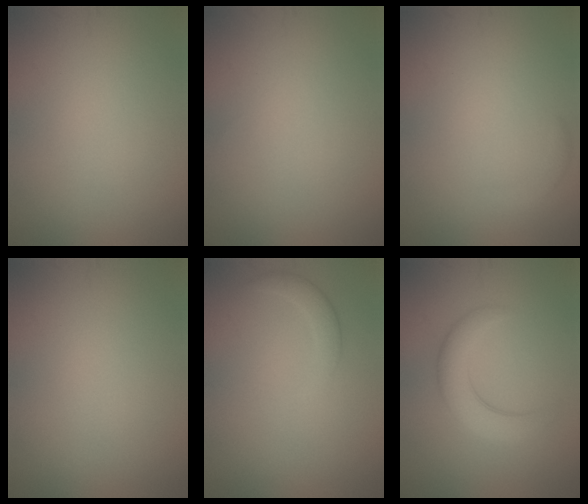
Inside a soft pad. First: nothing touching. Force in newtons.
{"total": 0.0}
{"total": 1.0, "press": 1.0, "slide": 0.1}
{"total": 0.0}
{"total": 1.8, "press": 1.7, "slide": 0.2}
{"total": 3.8, "press": 3.8, "slide": 0.1}